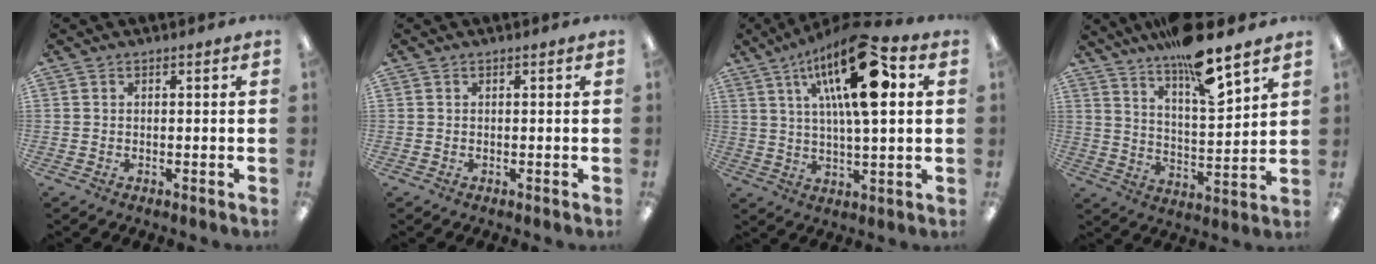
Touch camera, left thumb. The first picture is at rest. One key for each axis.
{"total": 0.0}
{"total": 20.9, "fx": 8.3, "fy": 7.1, "fz": 17.8, "tx": -0.301, "ty": -0.023, "tz": 0.124}
{"total": 13.7, "fx": 11.3, "fy": 2.0, "fz": 7.4, "tx": -0.122, "ty": -0.076, "tz": 0.192}